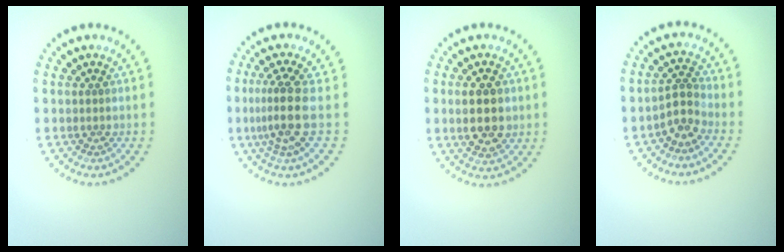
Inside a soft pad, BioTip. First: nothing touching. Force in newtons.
{"total": 3.3, "press": 2.4, "slide": 2.2}
{"total": 4.0, "press": 4.0, "slide": 0.3}
{"total": 2.4, "press": 1.8, "slide": 1.6}